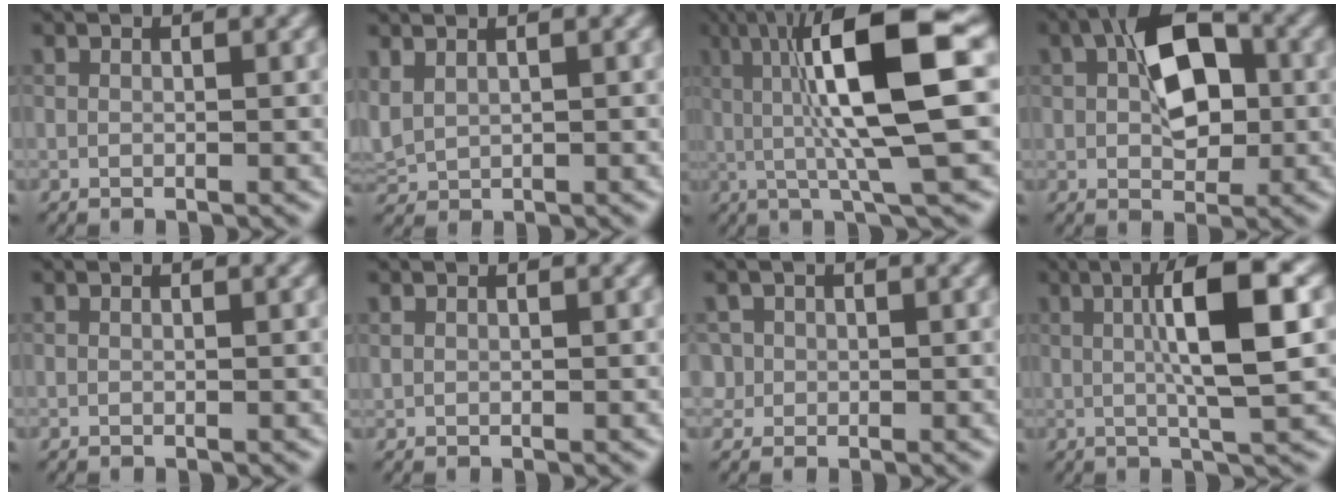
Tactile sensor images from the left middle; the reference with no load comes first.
{"total": 1.2, "force": [0.8, 0.8, 0.6], "torque": [-0.019, 0.004, 0.025]}
{"total": 11.4, "force": [1.7, 2.3, 11.0], "torque": [-0.170, 0.015, 0.029]}
{"total": 6.9, "force": [1.3, 4.1, 5.4], "torque": [-0.094, 0.016, 0.015]}
{"total": 0.0}
{"total": 0.0}
{"total": 1.3, "force": [0.3, 1.2, -0.2], "torque": [0.004, -0.008, 0.017]}
{"total": 7.6, "force": [1.5, 1.5, 7.3], "torque": [-0.103, 0.011, 0.020]}